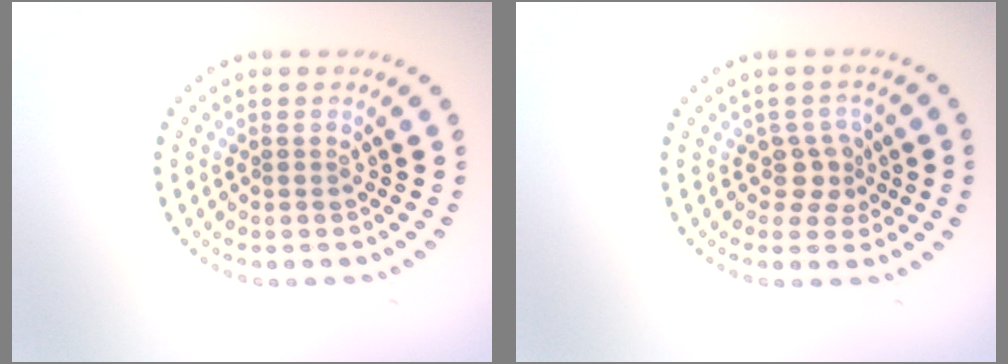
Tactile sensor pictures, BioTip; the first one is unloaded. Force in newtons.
{"total": 2.4, "press": 1.8, "slide": 1.6}